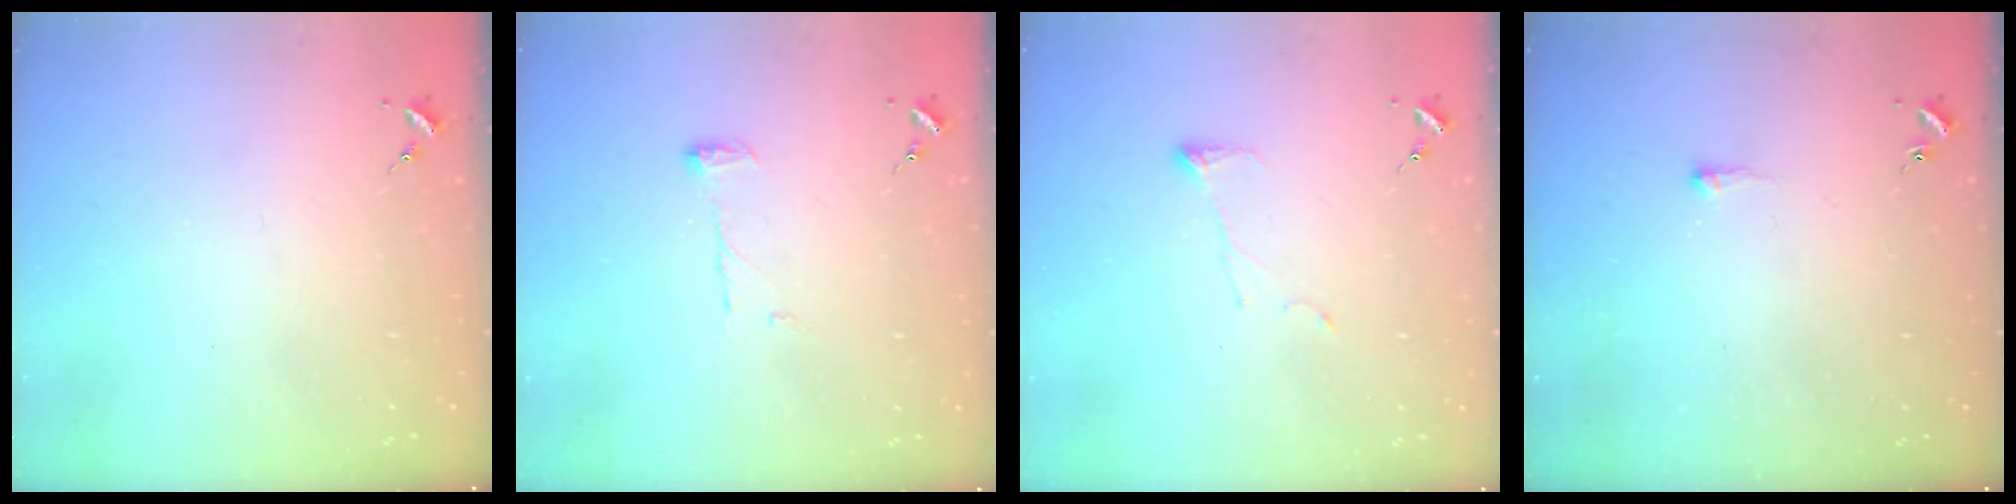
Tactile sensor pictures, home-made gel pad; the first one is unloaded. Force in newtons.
{"total": 6.3, "press": 6.3, "slide": 0.6}
{"total": 5.8, "press": 5.8, "slide": 0.7}
{"total": 3.3, "press": 3.3, "slide": 0.5}